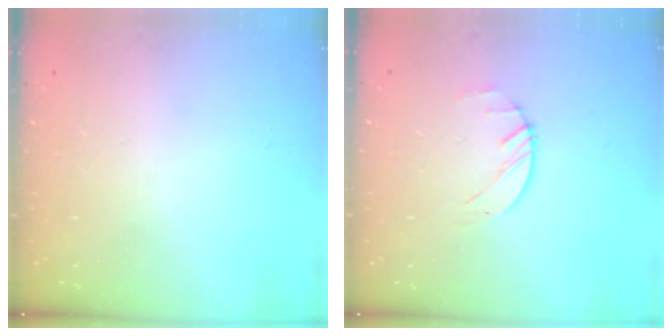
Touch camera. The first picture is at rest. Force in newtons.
{"total": 1.4, "press": 1.3, "slide": 0.2}